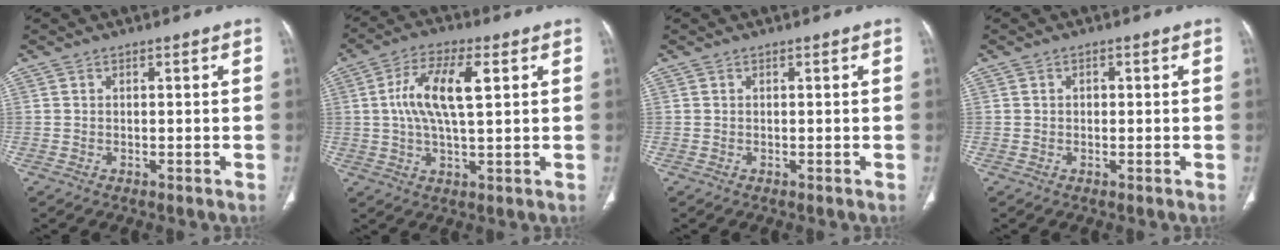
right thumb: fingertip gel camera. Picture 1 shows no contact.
{"total": 11.2, "force": [2.4, 4.1, 10.1], "torque": [-0.200, 0.010, 0.043]}
{"total": 0.0}
{"total": 1.0, "force": [0.1, 0.8, 0.6], "torque": [-0.006, 0.002, 0.000]}